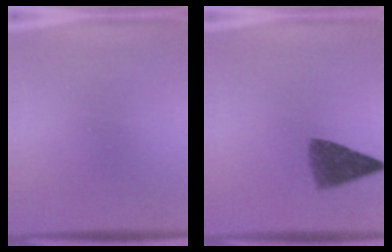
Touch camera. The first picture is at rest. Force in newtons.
{"total": 6.5}